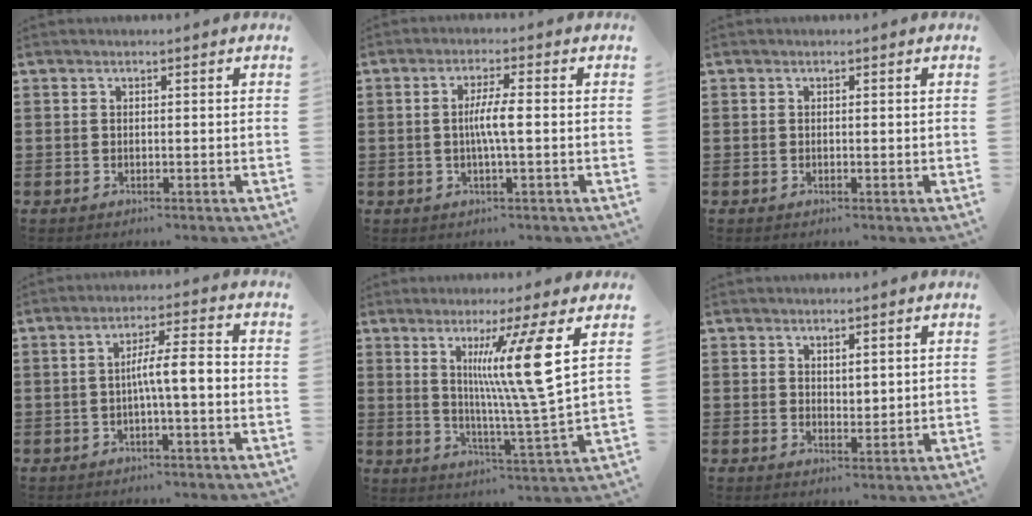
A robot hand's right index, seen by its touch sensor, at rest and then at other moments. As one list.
[{"total": 4.2, "force": [-0.3, 0.3, 4.2], "torque": [-0.082, -0.006, -0.011]}, {"total": 0.0}, {"total": 5.2, "force": [-0.9, 0.6, 5.1], "torque": [-0.093, 0.004, -0.020]}, {"total": 13.2, "force": [4.5, -0.8, 12.3], "torque": [-0.216, -0.014, 0.059]}, {"total": 1.7, "force": [1.5, 0.8, 0.3], "torque": [-0.007, 0.006, 0.029]}]